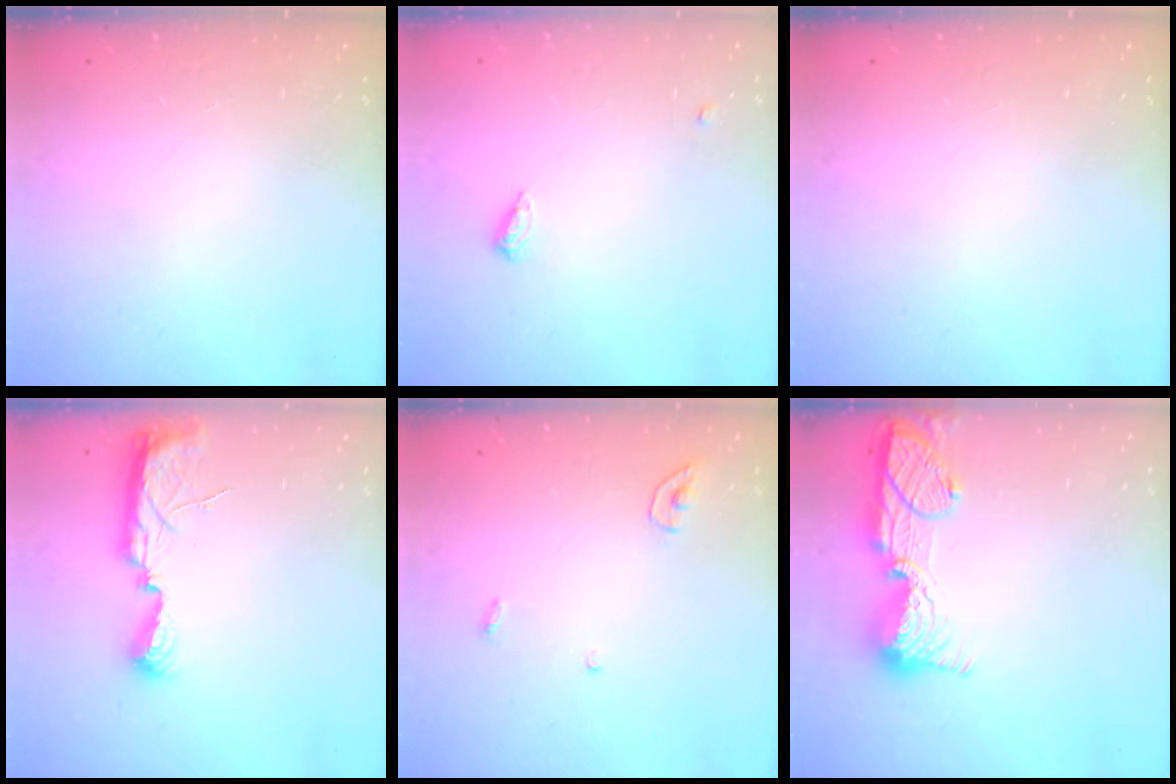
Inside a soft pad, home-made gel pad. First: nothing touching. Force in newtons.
{"total": 5.5, "press": 5.4, "slide": 1.0}
{"total": 0.0}
{"total": 10.5, "press": 9.0, "slide": 5.3}
{"total": 3.5, "press": 3.5, "slide": 0.3}
{"total": 16.3, "press": 16.3, "slide": 1.3}